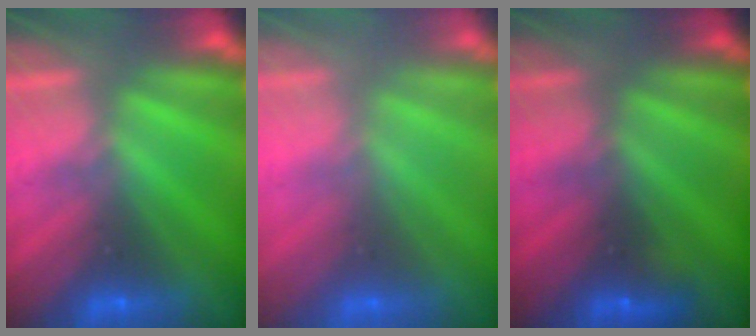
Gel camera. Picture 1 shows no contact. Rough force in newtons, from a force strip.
{"total": 3.1}
{"total": 1.5}